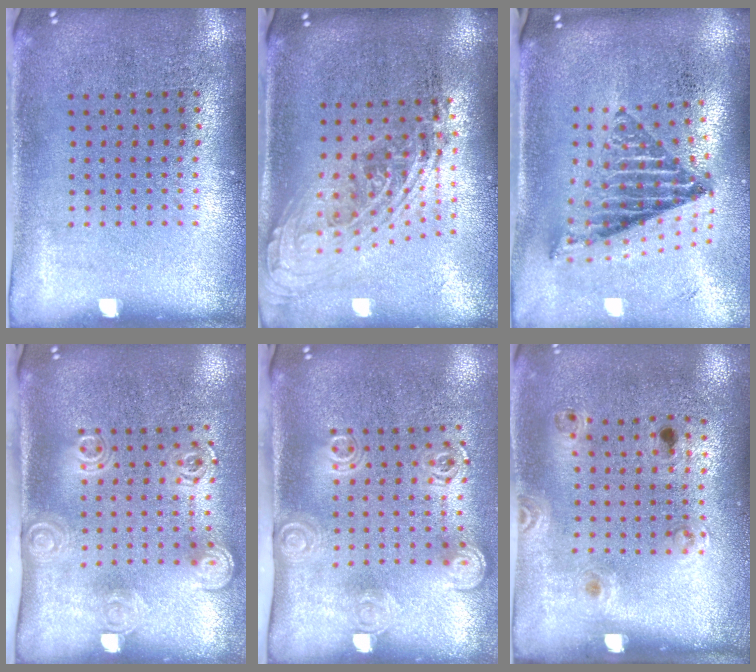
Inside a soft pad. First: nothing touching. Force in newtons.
{"total": 2.1, "press": 1.6, "slide": 1.4}
{"total": 1.8, "press": 1.4, "slide": 1.1}
{"total": 2.0, "press": 1.4, "slide": 1.5}
{"total": 2.0, "press": 1.4, "slide": 1.5}
{"total": 1.3, "press": 0.7, "slide": 1.1}